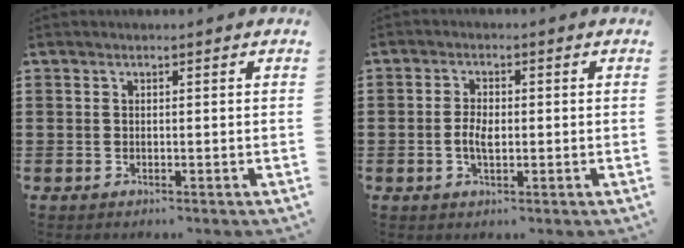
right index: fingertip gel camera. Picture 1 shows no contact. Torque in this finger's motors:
{"motor_torque": [2.14, 0.00, 0.18, 0.02]}